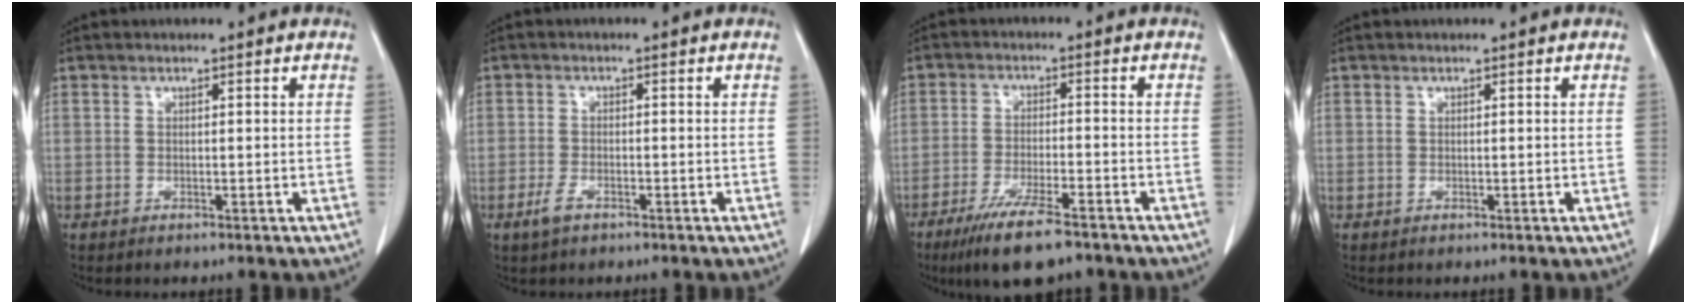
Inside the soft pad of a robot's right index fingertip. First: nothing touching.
{"total": 2.4, "force": [-1.4, 0.9, 1.6], "torque": [-0.036, -0.001, -0.026]}
{"total": 10.3, "force": [-7.7, 1.6, 6.7], "torque": [-0.115, -0.024, -0.124]}
{"total": 0.0}